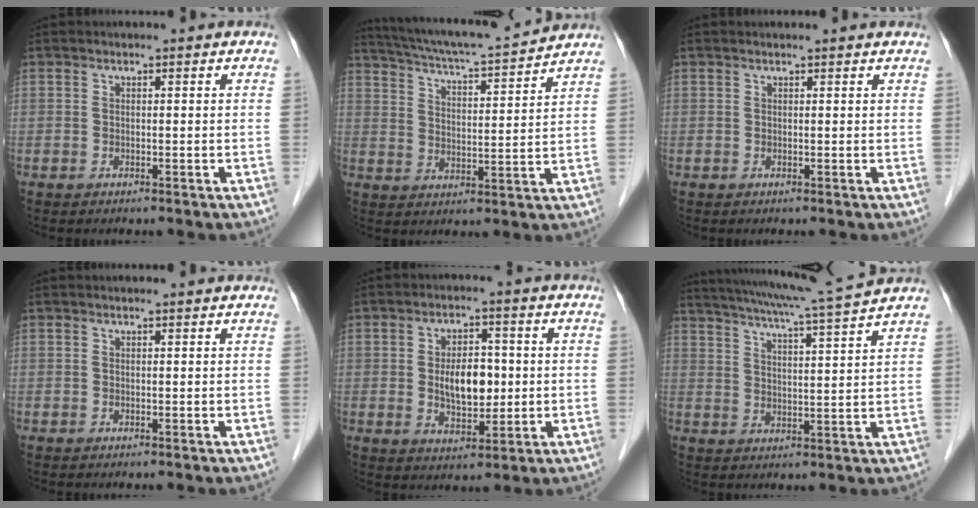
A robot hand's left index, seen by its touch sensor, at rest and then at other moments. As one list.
[{"total": 15.2, "force": [14.2, 0.1, 5.4], "torque": [-0.104, 0.008, 0.217]}, {"total": 2.4, "force": [2.3, 0.3, 0.7], "torque": [-0.012, 0.014, 0.022]}, {"total": 1.8, "force": [1.7, 0.1, 0.5], "torque": [-0.011, 0.012, 0.018]}, {"total": 7.1, "force": [0.0, 3.6, 6.1], "torque": [-0.109, 0.003, 0.005]}, {"total": 13.8, "force": [12.3, -2.0, 6.0], "torque": [-0.111, -0.010, 0.175]}]